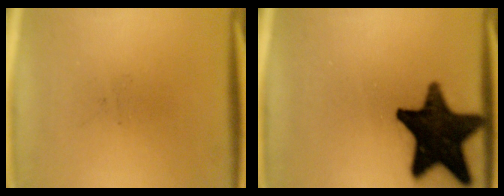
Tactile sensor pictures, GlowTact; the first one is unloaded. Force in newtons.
{"total": 18.5}